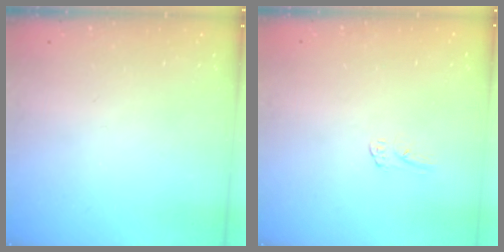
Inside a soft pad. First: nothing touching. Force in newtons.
{"total": 4.3, "press": 4.3, "slide": 0.2}